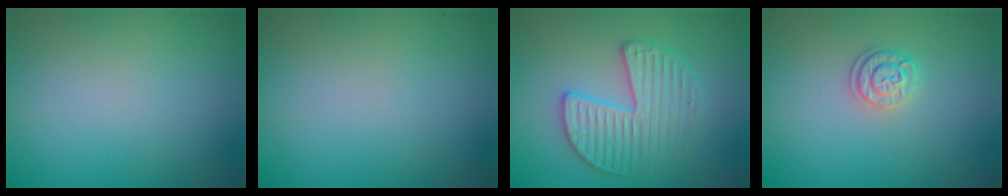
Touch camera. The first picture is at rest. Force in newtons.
{"total": 0.0}
{"total": 3.8, "press": 3.8, "slide": 0.5}
{"total": 1.7, "press": 1.7, "slide": 0.3}